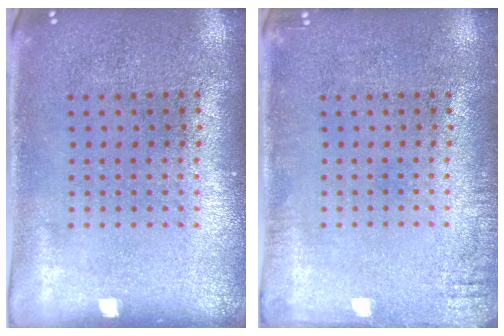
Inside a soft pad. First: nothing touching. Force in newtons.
{"total": 1.5, "press": 1.5, "slide": 0.3}